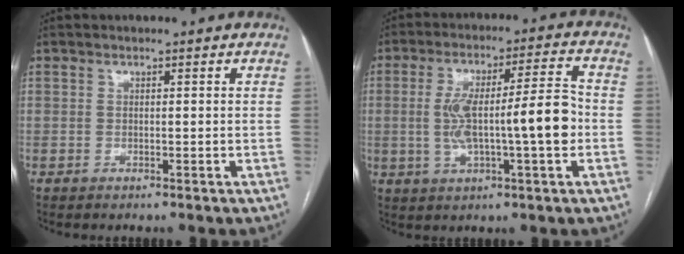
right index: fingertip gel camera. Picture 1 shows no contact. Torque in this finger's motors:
{"motor_torque": [0.50, -0.03, 0.55, 0.13]}